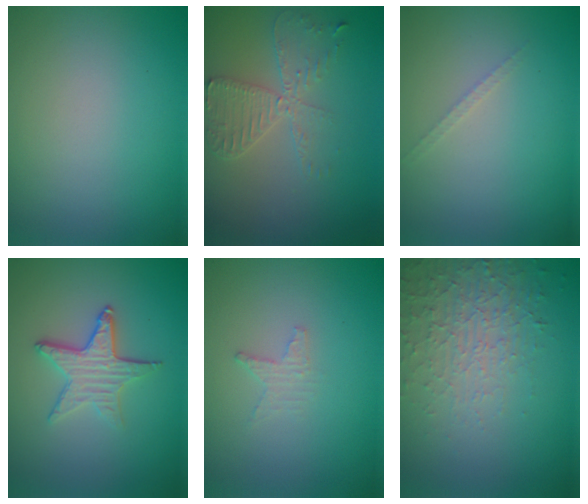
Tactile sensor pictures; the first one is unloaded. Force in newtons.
{"total": 3.7, "press": 3.2, "slide": 1.9}
{"total": 0.8, "press": 0.8, "slide": 0.0}
{"total": 3.6, "press": 2.9, "slide": 2.2}
{"total": 1.2, "press": 1.2, "slide": 0.4}
{"total": 4.2, "press": 3.1, "slide": 2.7}